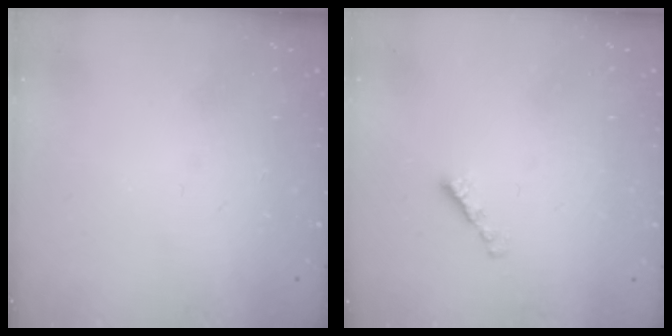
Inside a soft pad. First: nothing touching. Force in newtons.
{"total": 2.2, "press": 2.1, "slide": 0.7}